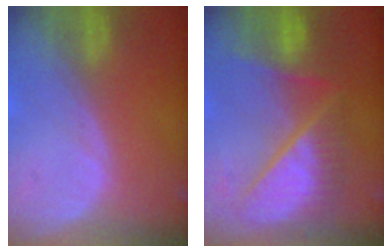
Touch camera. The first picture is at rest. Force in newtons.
{"total": 9.9, "press": 9.9, "slide": 1.0}